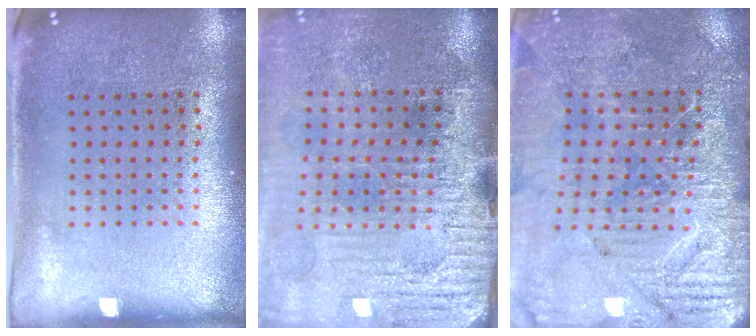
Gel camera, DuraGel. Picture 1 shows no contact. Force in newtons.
{"total": 4.2, "press": 3.7, "slide": 1.8}
{"total": 3.6, "press": 3.6, "slide": 0.3}